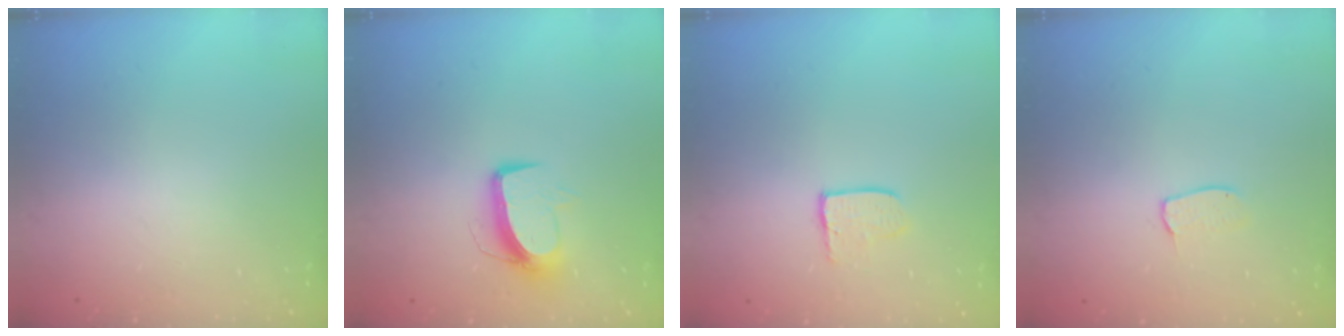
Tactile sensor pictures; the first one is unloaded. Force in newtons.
{"total": 10.0, "press": 10.0, "slide": 0.3}
{"total": 3.4, "press": 3.4, "slide": 0.3}
{"total": 4.0, "press": 4.0, "slide": 0.2}